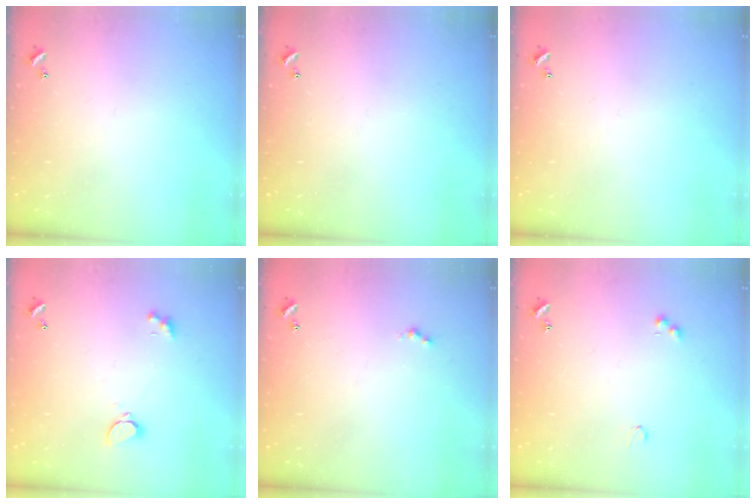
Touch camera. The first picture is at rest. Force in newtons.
{"total": 0.0}
{"total": 0.0}
{"total": 2.1, "press": 1.8, "slide": 1.0}
{"total": 0.8, "press": 0.5, "slide": 0.5}
{"total": 3.9, "press": 3.8, "slide": 0.6}